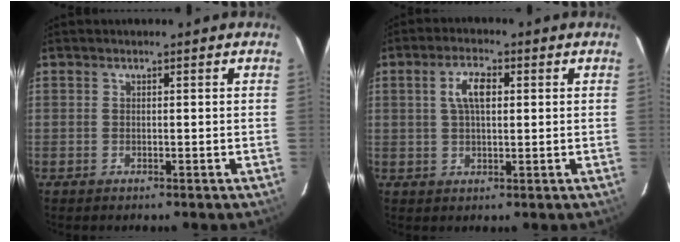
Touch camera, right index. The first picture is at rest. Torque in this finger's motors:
{"motor_torque": [0.59, -0.01, 0.34, 0.09]}